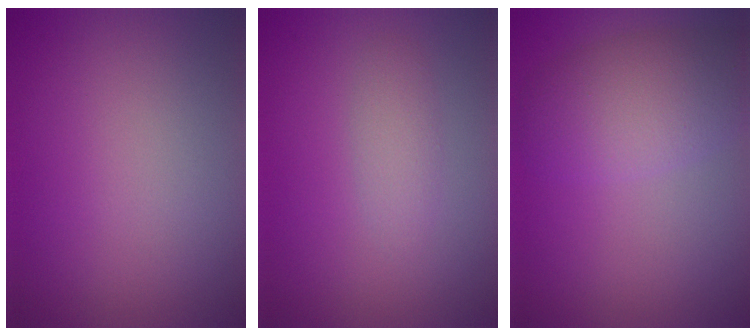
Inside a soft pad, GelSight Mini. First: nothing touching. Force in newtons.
{"total": 1.5, "press": 1.5, "slide": 0.1}
{"total": 5.0, "press": 5.0, "slide": 0.0}